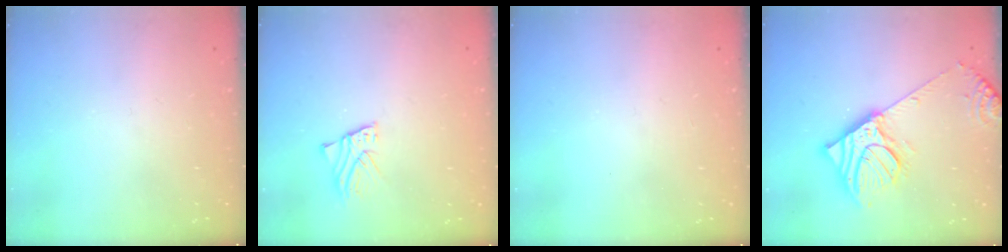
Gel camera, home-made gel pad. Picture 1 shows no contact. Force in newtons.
{"total": 2.2, "press": 2.2, "slide": 0.1}
{"total": 2.2, "press": 2.2, "slide": 0.2}
{"total": 18.0, "press": 17.7, "slide": 3.7}